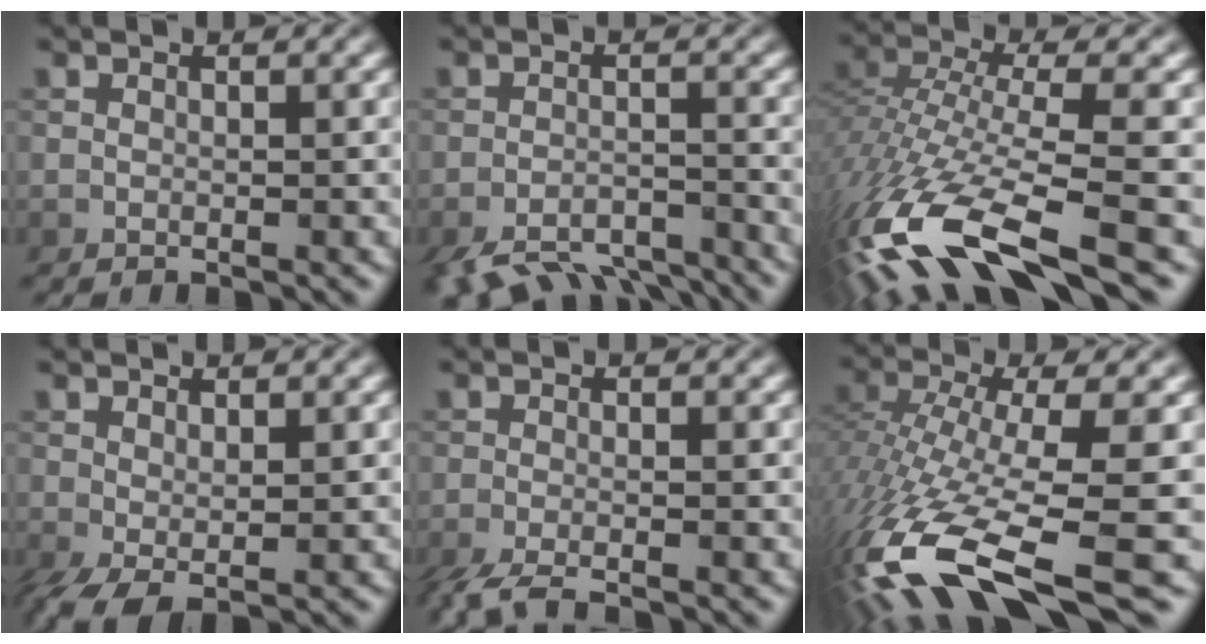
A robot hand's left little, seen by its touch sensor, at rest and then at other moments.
{"total": 8.8, "force": [-7.5, 2.9, 3.6], "torque": [-0.059, -0.026, -0.108]}
{"total": 13.4, "force": [-7.6, 4.2, 10.1], "torque": [-0.232, -0.008, -0.133]}
{"total": 2.6, "force": [-0.3, 1.2, 2.2], "torque": [-0.056, -0.006, -0.004]}
{"total": 3.9, "force": [-3.0, 0.8, 2.4], "torque": [-0.038, -0.010, -0.064]}
{"total": 14.9, "force": [-7.4, 4.5, 12.1], "torque": [-0.270, -0.027, -0.119]}